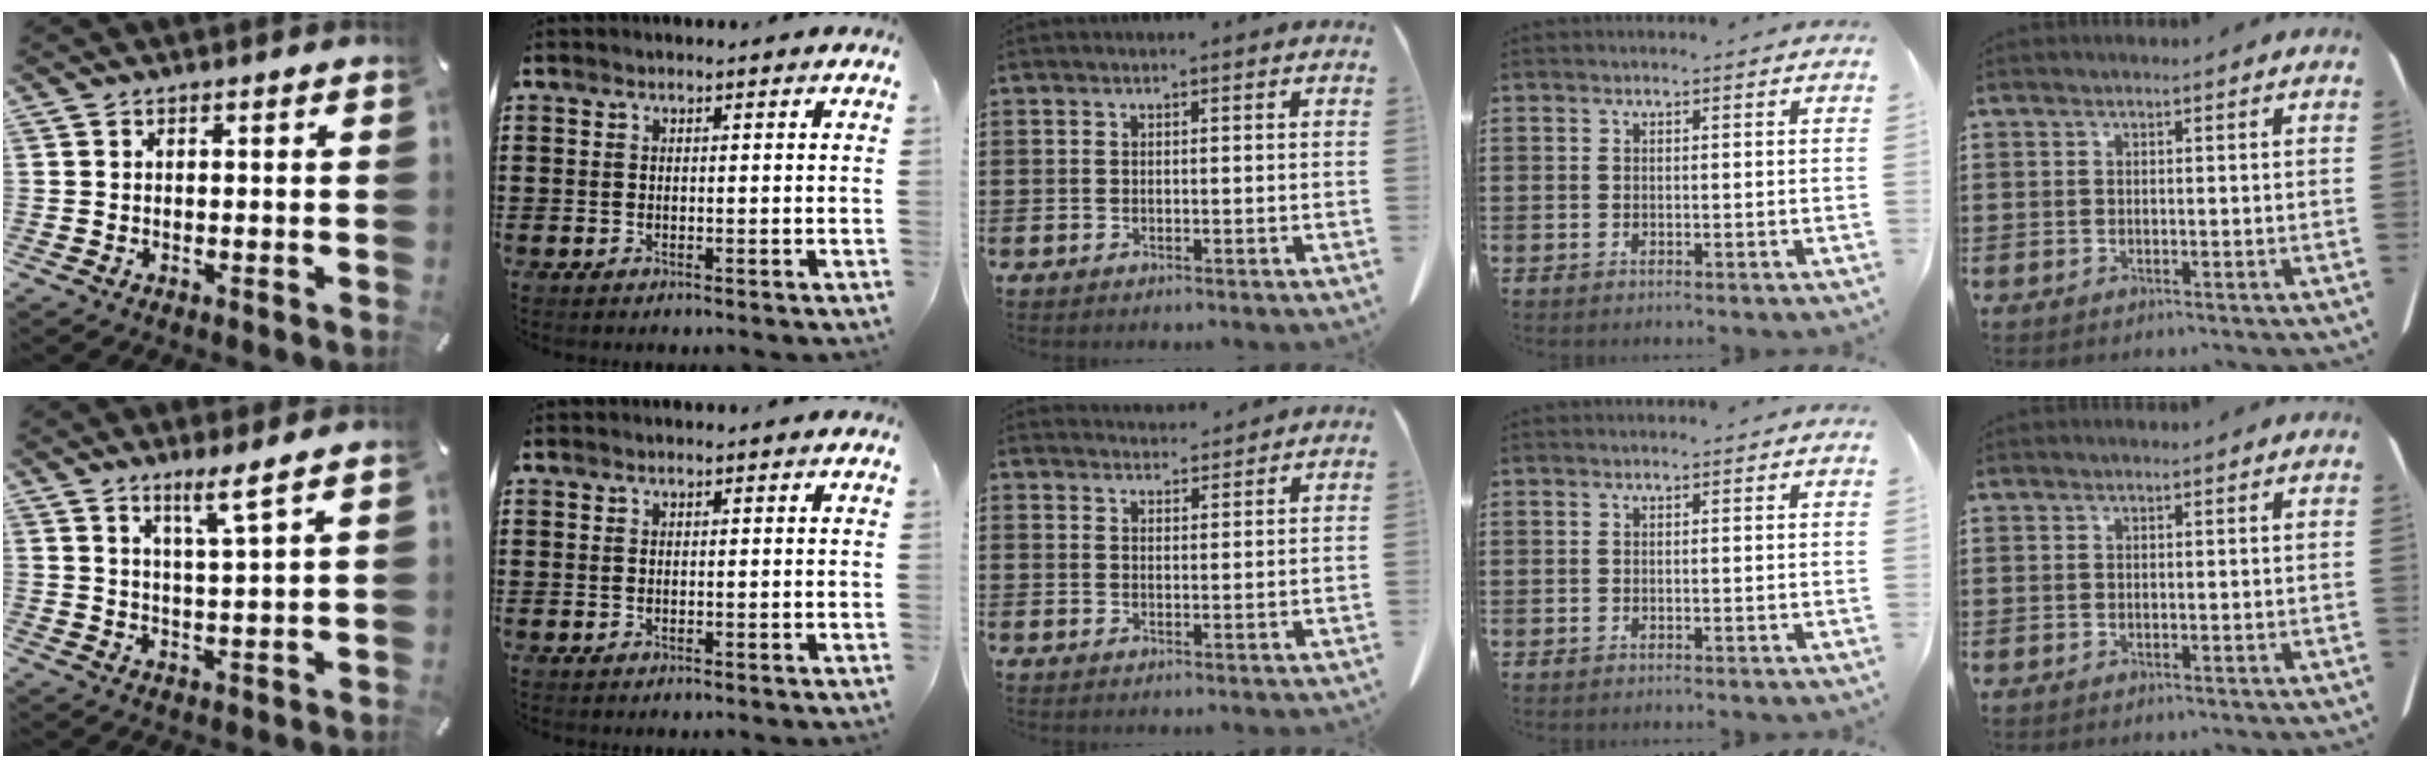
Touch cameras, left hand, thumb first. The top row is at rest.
{"thumb": {"total": 5.4, "force": [3.9, -0.5, 3.8], "torque": [-0.077, -0.016, 0.064]}, "middle": {"total": 2.9, "force": [2.9, 0.2, 0.0], "torque": [-0.009, -0.008, 0.054]}}